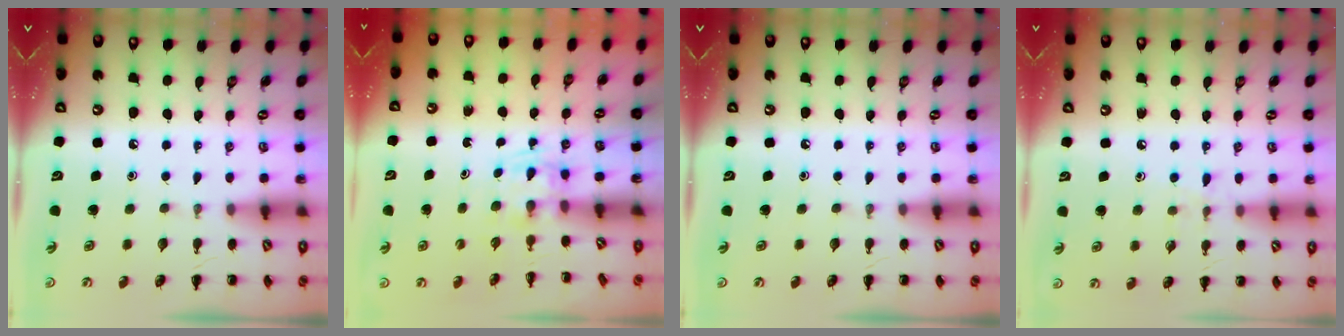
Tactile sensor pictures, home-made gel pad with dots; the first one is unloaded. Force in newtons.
{"total": 1.5, "press": 1.4, "slide": 0.7}
{"total": 0.0}
{"total": 6.2, "press": 5.7, "slide": 2.4}